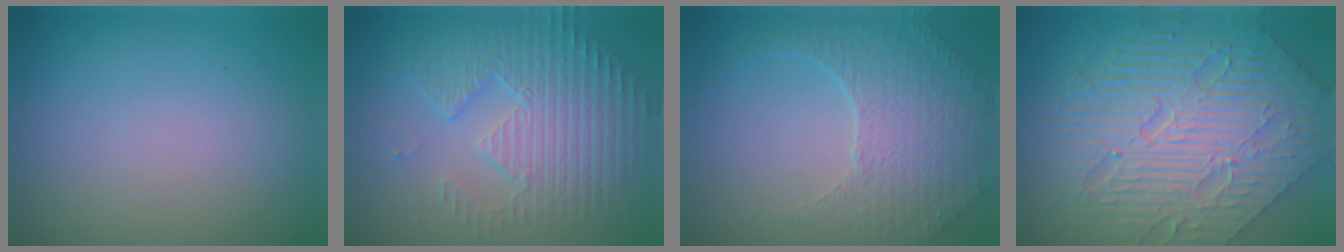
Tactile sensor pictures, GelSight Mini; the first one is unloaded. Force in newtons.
{"total": 4.9, "press": 3.5, "slide": 3.4}
{"total": 5.2, "press": 3.6, "slide": 3.7}
{"total": 8.9, "press": 6.8, "slide": 5.7}